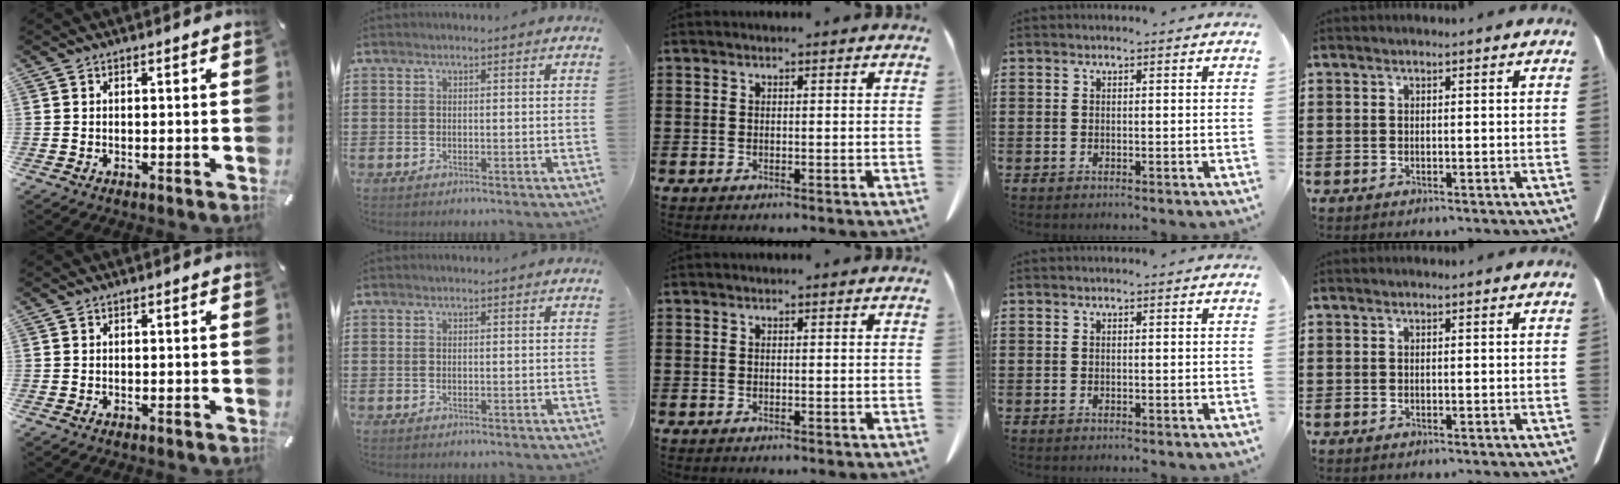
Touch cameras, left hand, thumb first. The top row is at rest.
{}